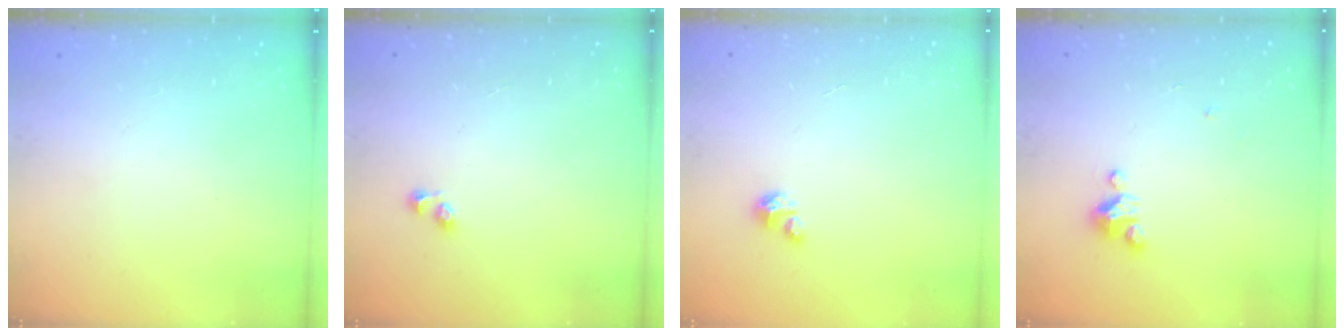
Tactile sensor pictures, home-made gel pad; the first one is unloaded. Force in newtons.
{"total": 2.6, "press": 2.3, "slide": 1.2}
{"total": 3.3, "press": 3.3, "slide": 0.2}
{"total": 2.9, "press": 2.9, "slide": 0.3}